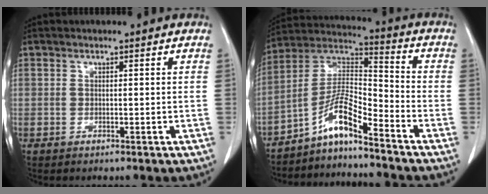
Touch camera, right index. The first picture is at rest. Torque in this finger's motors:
{"motor_torque": [0.89, -0.65, 0.24, 0.12]}